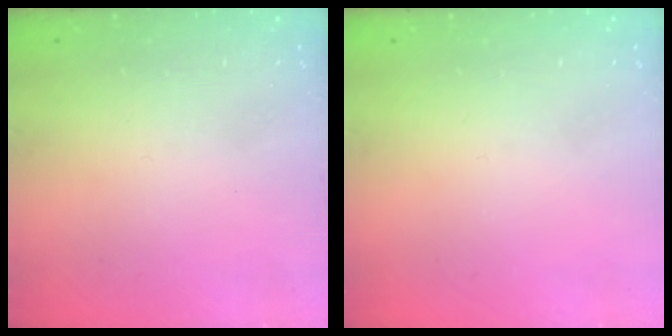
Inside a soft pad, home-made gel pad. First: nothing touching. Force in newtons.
{"total": 0.0}